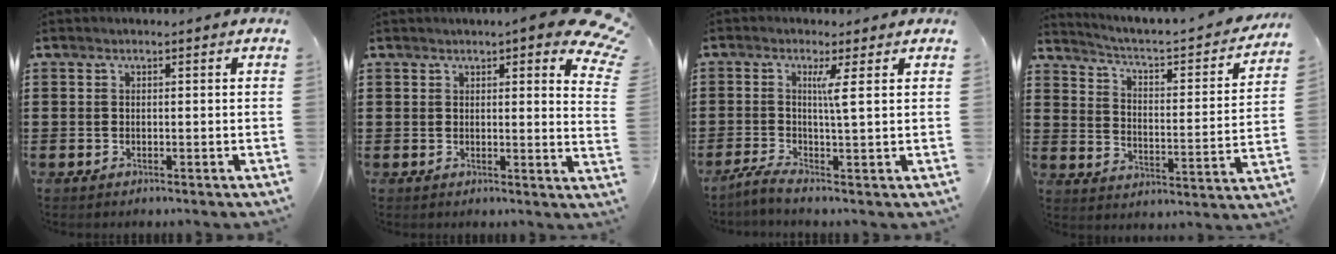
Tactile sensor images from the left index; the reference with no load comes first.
{"total": 4.9, "force": [4.0, 0.6, 2.8], "torque": [-0.037, -0.019, 0.066]}
{"total": 3.7, "force": [0.8, -1.1, 3.5], "torque": [-0.074, -0.006, 0.010]}
{"total": 2.9, "force": [2.4, 0.3, 1.6], "torque": [-0.050, -0.032, 0.027]}